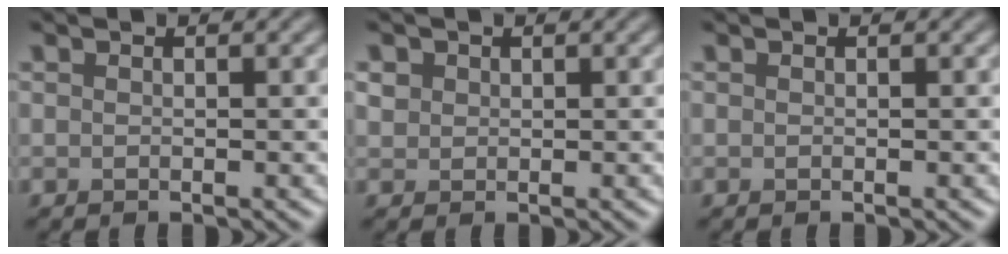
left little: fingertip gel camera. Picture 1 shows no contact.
{"total": 1.1, "force": [0.3, 1.0, 0.4], "torque": [-0.012, -0.004, 0.006]}
{"total": 0.0}